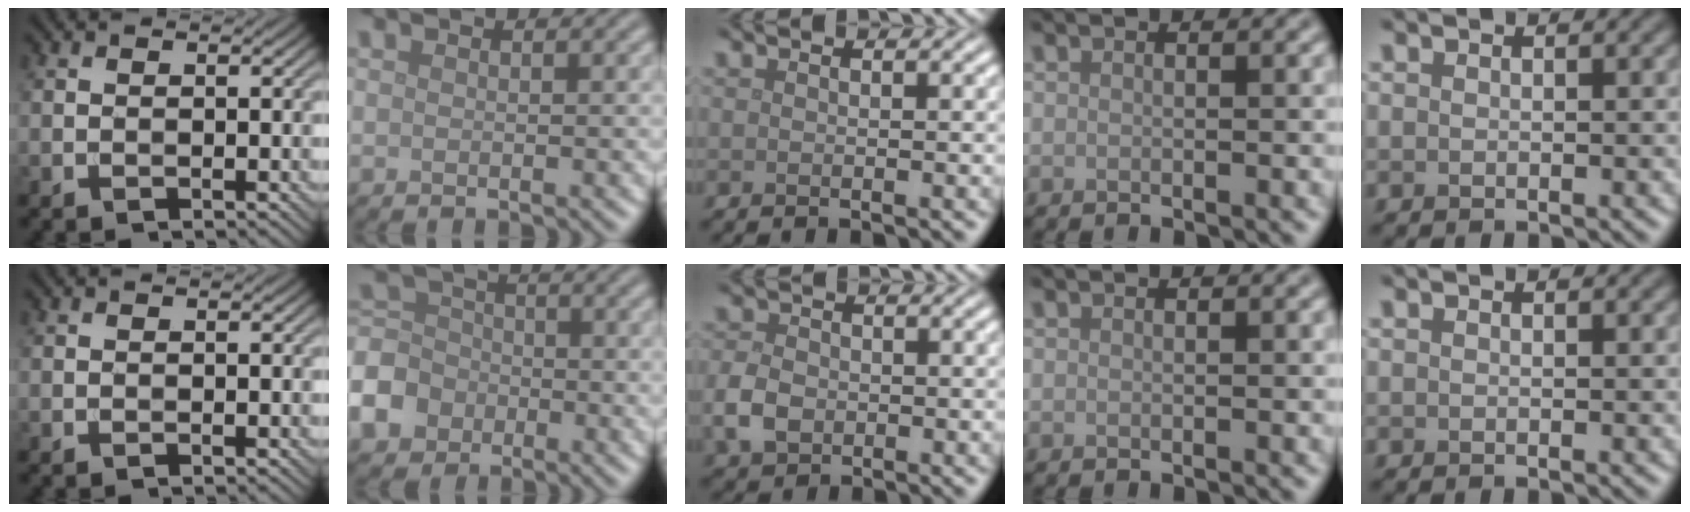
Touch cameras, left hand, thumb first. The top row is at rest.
{"index": {"total": 7.1, "force": [-3.5, 5.7, 2.2], "torque": [-0.044, -0.013, -0.082]}, "middle": {"total": 3.2, "force": [-0.9, 2.5, 1.9], "torque": [-0.043, -0.002, -0.022]}}